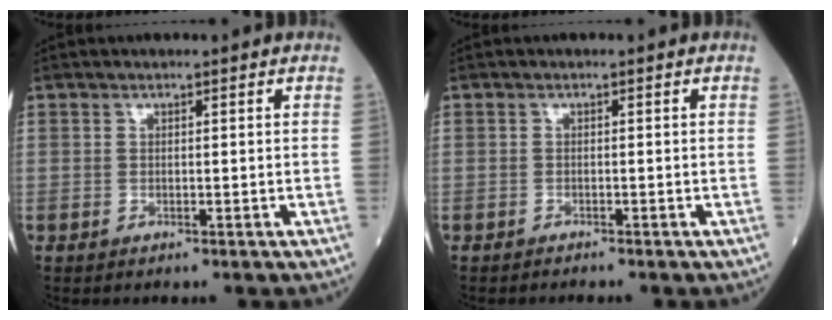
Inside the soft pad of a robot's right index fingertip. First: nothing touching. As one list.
[{"total": 0.6, "force": [-0.6, -0.1, 0.0], "torque": [-0.005, -0.002, -0.009]}]